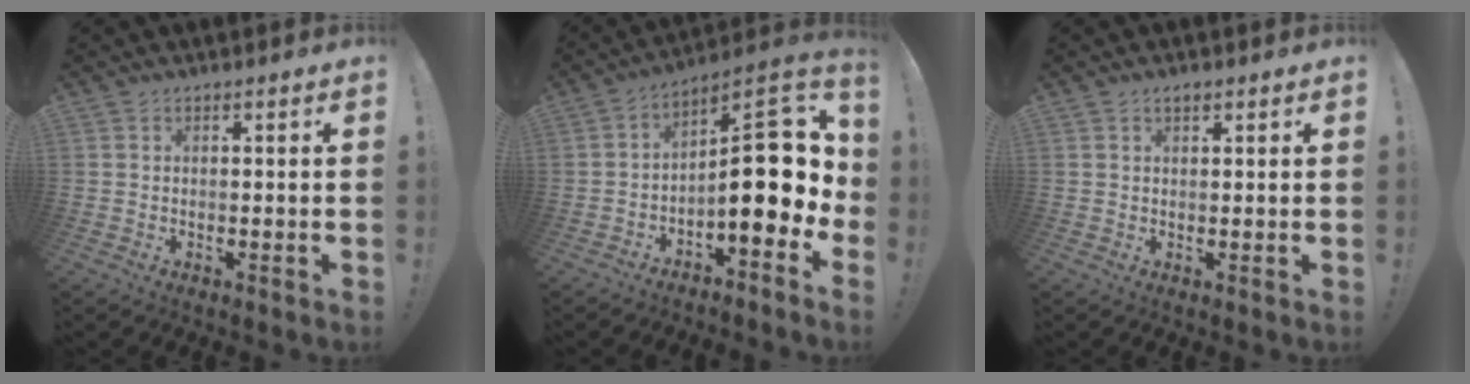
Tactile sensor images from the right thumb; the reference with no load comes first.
{"total": 17.7, "force": [-1.1, 7.4, 16.1], "torque": [-0.221, 0.007, -0.010]}
{"total": 1.4, "force": [1.0, 0.6, 0.8], "torque": [-0.015, 0.000, 0.018]}